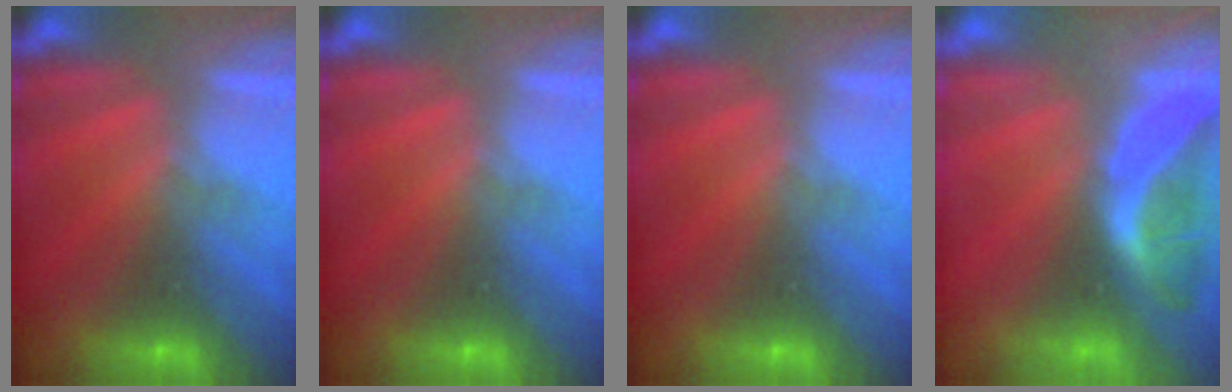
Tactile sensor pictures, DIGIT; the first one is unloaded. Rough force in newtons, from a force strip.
{"total": 0.0}
{"total": 0.0}
{"total": 1.8}